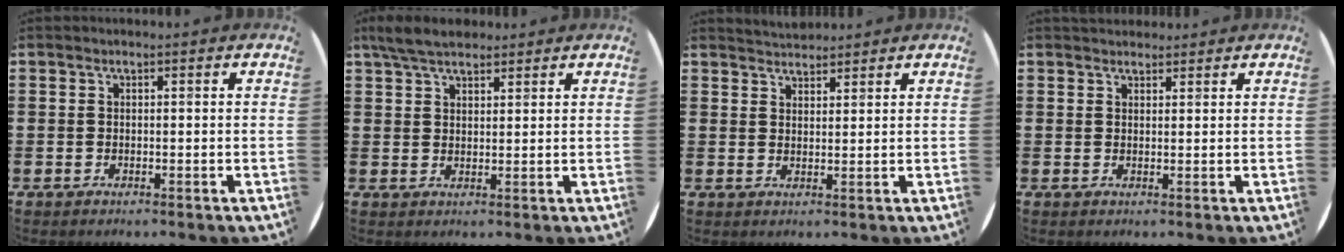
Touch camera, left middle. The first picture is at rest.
{"total": 4.8, "force": [4.1, 1.5, 2.0], "torque": [-0.046, -0.001, 0.076]}
{"total": 2.8, "force": [2.8, 0.3, -0.2], "torque": [0.000, -0.006, 0.052]}
{"total": 1.4, "force": [1.3, 0.5, -0.1], "torque": [0.010, 0.000, 0.024]}